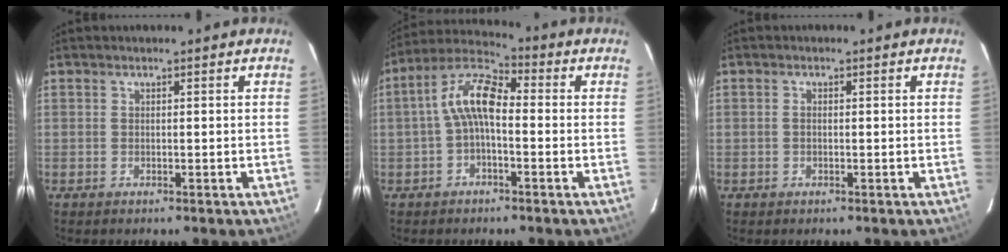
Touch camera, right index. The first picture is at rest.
{"total": 7.9, "force": [-1.0, 3.4, 7.0], "torque": [-0.151, 0.027, -0.026]}
{"total": 0.9, "force": [0.0, 0.5, 0.7], "torque": [-0.013, 0.002, -0.002]}